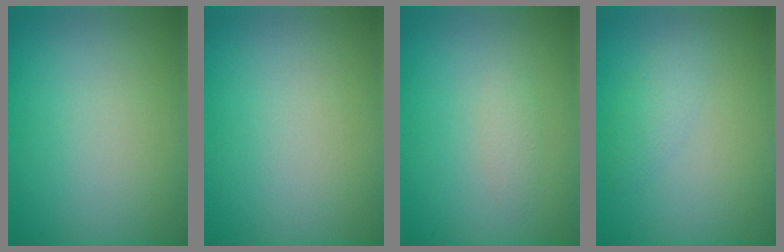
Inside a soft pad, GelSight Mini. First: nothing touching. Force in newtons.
{"total": 0.0}
{"total": 1.0, "press": 1.0, "slide": 0.0}
{"total": 1.4, "press": 1.4, "slide": 0.0}